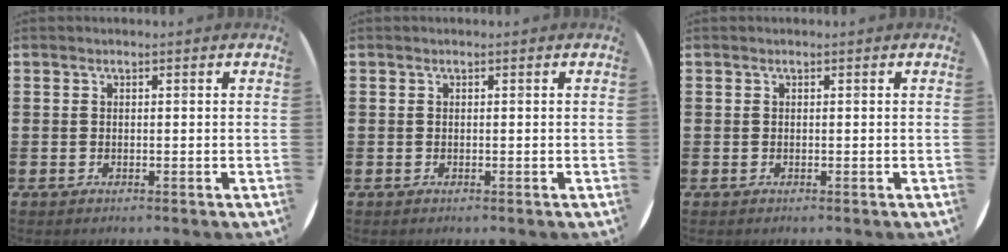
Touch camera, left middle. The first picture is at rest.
{"total": 0.0}
{"total": 0.0}